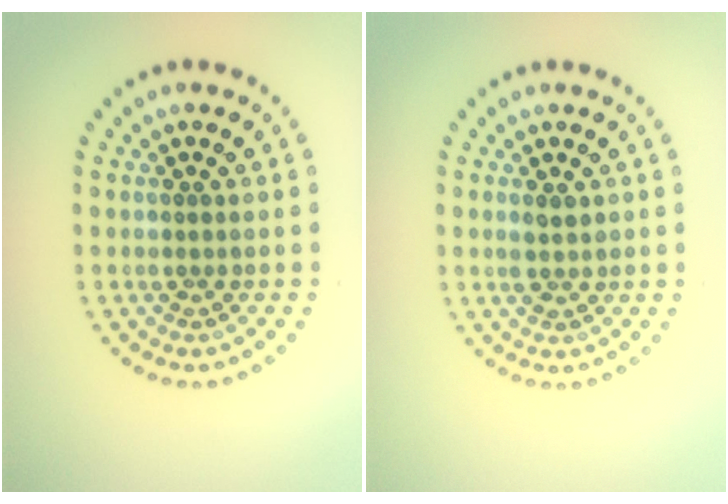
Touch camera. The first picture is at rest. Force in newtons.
{"total": 1.5, "press": 1.5, "slide": 0.2}